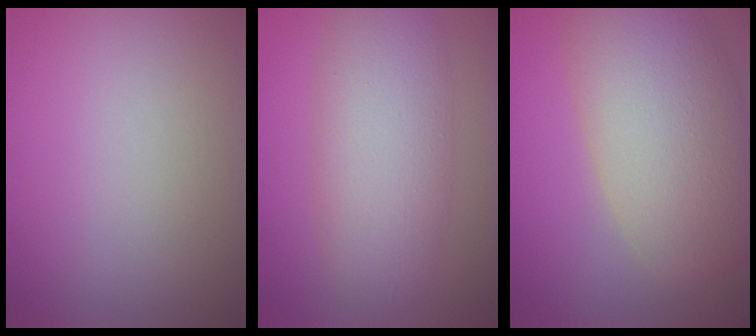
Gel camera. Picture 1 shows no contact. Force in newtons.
{"total": 6.4, "press": 6.4, "slide": 0.1}
{"total": 10.1, "press": 10.0, "slide": 0.4}